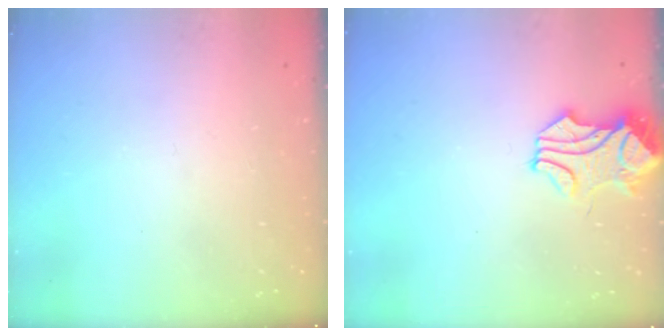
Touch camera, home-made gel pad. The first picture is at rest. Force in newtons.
{"total": 1.6, "press": 1.5, "slide": 0.5}